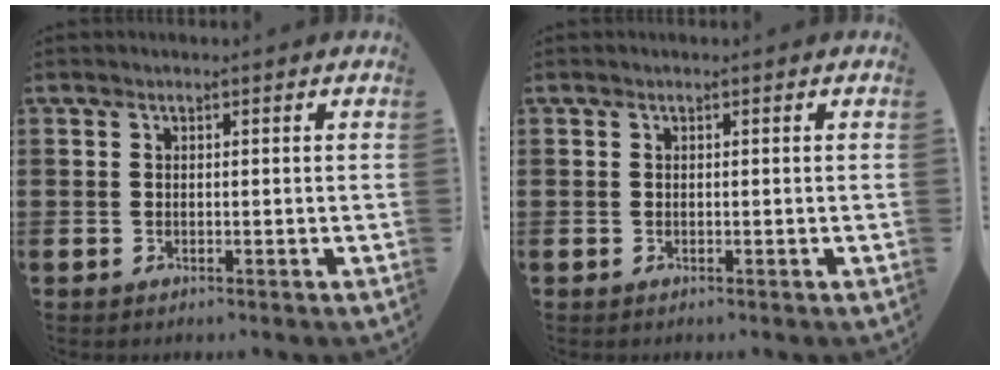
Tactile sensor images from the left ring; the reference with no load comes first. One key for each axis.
{"total": 0.0}